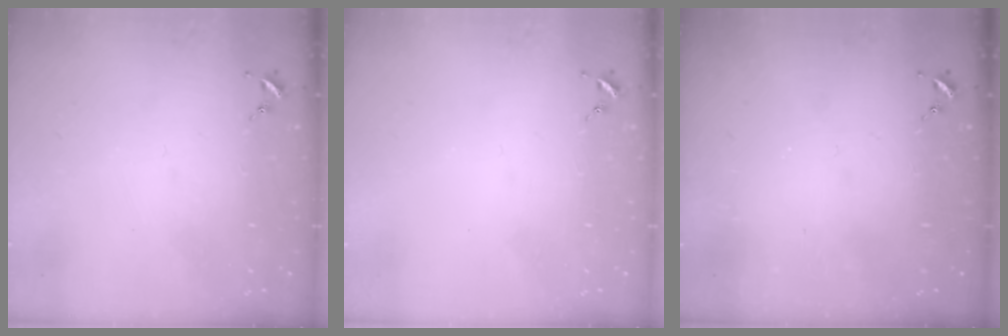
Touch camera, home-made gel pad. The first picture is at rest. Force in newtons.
{"total": 0.0}
{"total": 0.0}